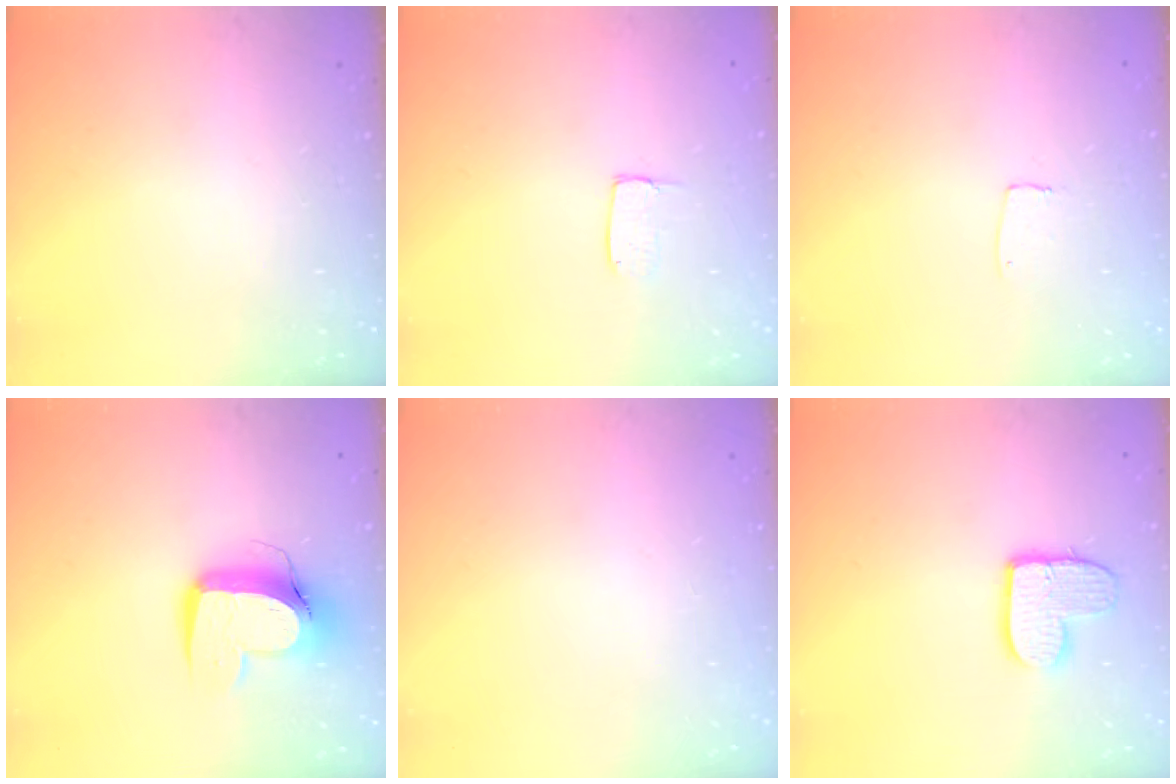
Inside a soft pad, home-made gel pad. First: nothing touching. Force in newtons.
{"total": 4.4, "press": 4.4, "slide": 0.3}
{"total": 2.6, "press": 2.6, "slide": 0.1}
{"total": 12.3, "press": 12.2, "slide": 1.3}
{"total": 0.0}
{"total": 9.8, "press": 9.8, "slide": 0.5}